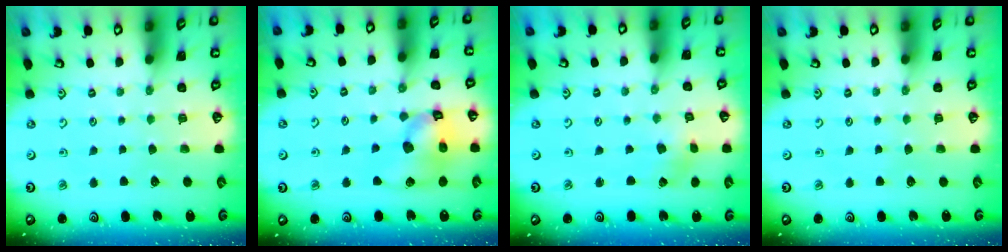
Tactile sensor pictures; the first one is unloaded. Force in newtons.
{"total": 13.1, "press": 12.9, "slide": 1.8}
{"total": 1.1, "press": 1.1, "slide": 0.1}
{"total": 0.0}